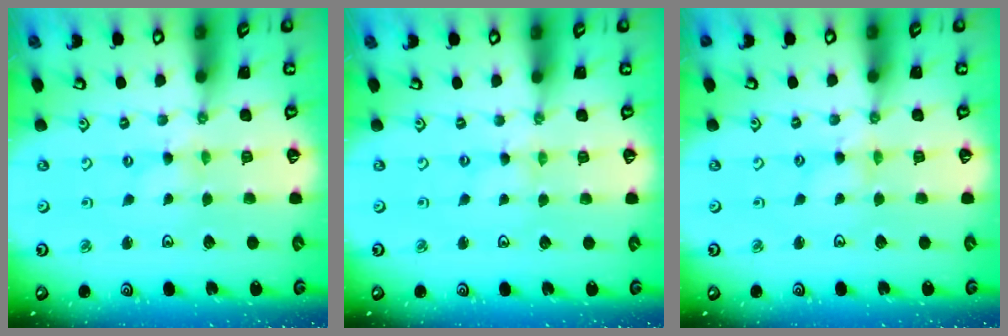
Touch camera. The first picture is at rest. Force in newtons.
{"total": 0.0}
{"total": 2.4, "press": 2.3, "slide": 0.4}